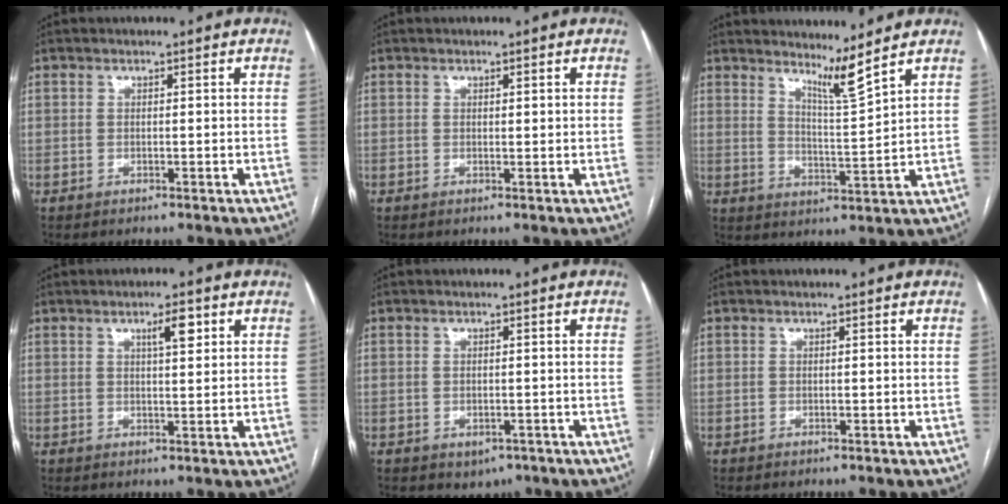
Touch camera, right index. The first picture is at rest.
{"total": 0.8, "force": [0.4, 0.2, 0.7], "torque": [-0.012, 0.000, 0.004]}
{"total": 4.9, "force": [4.2, -1.4, 2.2], "torque": [-0.043, -0.031, 0.078]}
{"total": 3.7, "force": [1.8, 0.8, 3.2], "torque": [-0.053, 0.002, 0.027]}
{"total": 2.6, "force": [-1.2, 1.9, 1.3], "torque": [-0.010, 0.001, -0.007]}
{"total": 0.0}